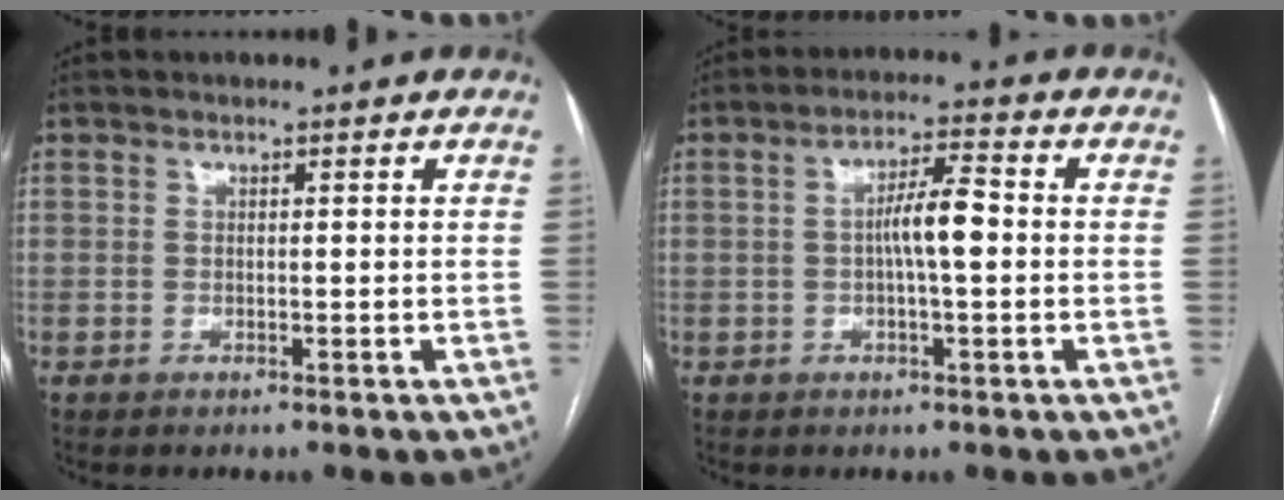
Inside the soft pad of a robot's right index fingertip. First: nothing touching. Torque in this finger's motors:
{"motor_torque": [0.90, 0.01, 0.37, 0.10]}